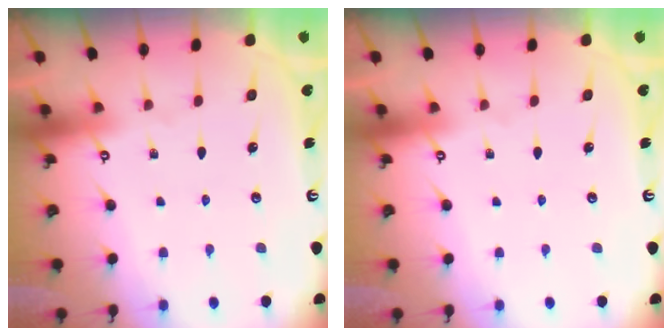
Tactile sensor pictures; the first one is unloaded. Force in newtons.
{"total": 0.0}